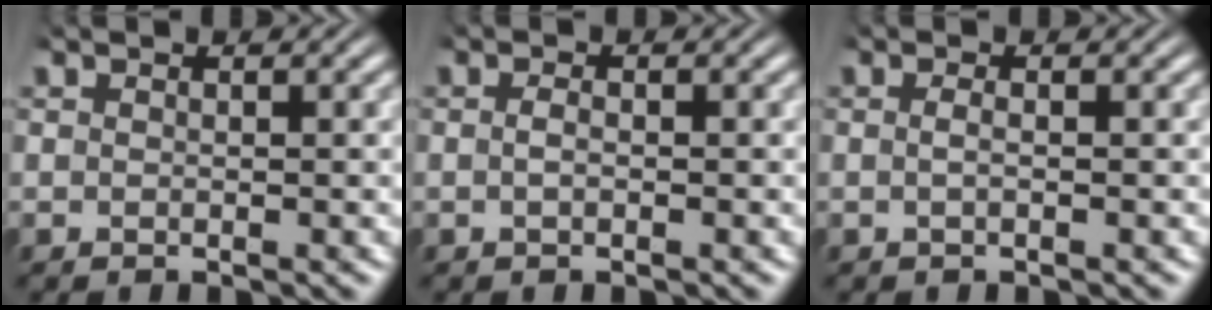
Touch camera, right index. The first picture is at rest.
{"total": 0.9, "force": [-0.5, 0.1, 0.7], "torque": [-0.019, -0.007, -0.007]}
{"total": 0.9, "force": [-0.5, -0.2, 0.7], "torque": [-0.019, -0.007, -0.006]}